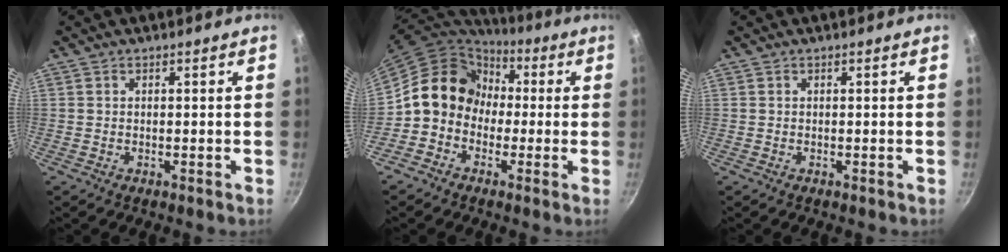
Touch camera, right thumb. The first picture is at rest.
{"total": 13.5, "force": [-0.4, 11.7, 6.8], "torque": [-0.075, 0.041, -0.028]}
{"total": 0.0}